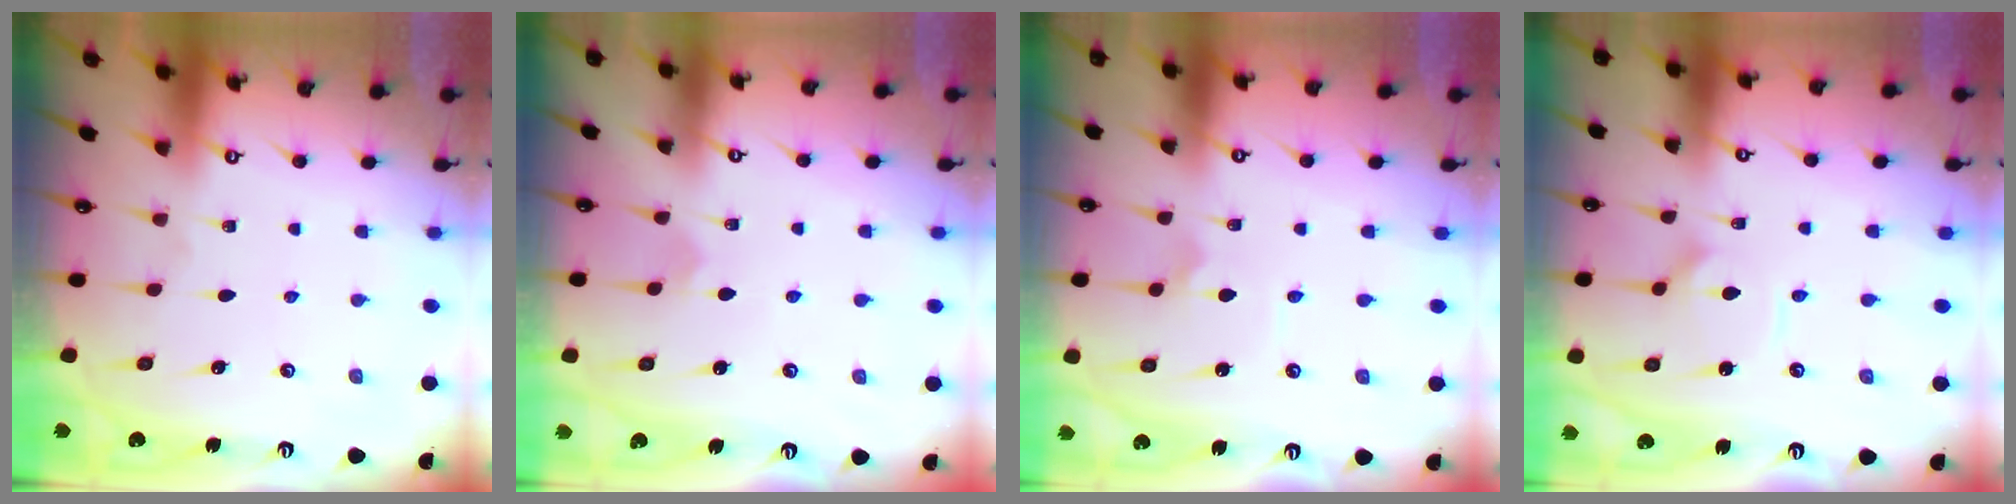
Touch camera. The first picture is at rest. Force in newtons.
{"total": 3.0, "press": 3.0, "slide": 0.2}
{"total": 1.9, "press": 1.9, "slide": 0.2}
{"total": 4.3, "press": 4.3, "slide": 0.5}